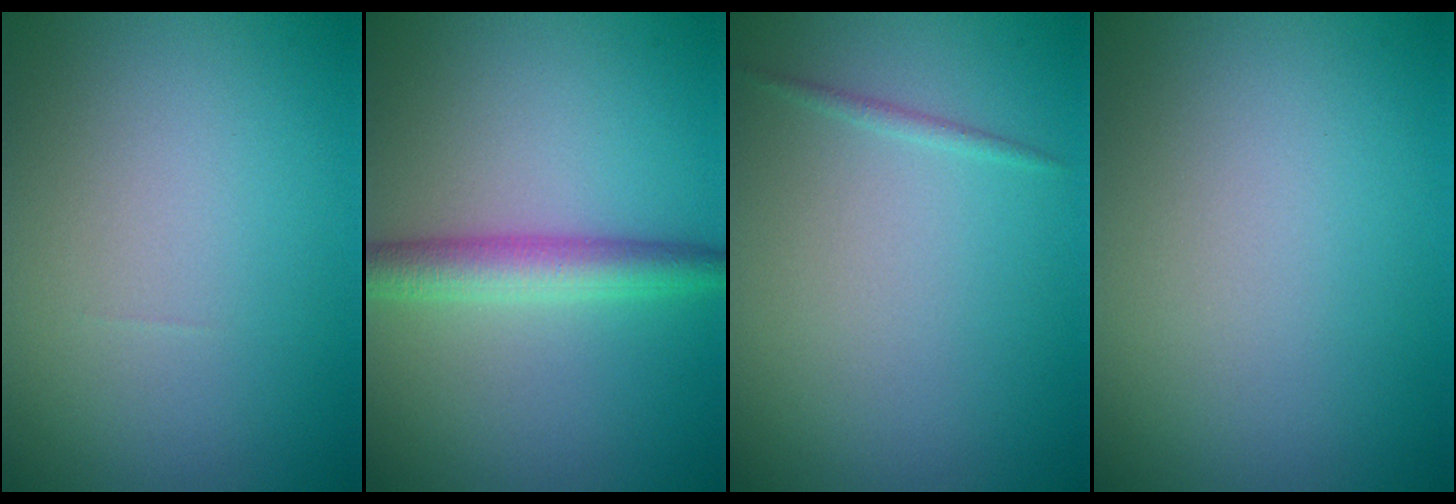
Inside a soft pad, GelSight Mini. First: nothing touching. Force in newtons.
{"total": 3.5, "press": 3.5, "slide": 0.1}
{"total": 0.6, "press": 0.6, "slide": 0.1}
{"total": 0.0}